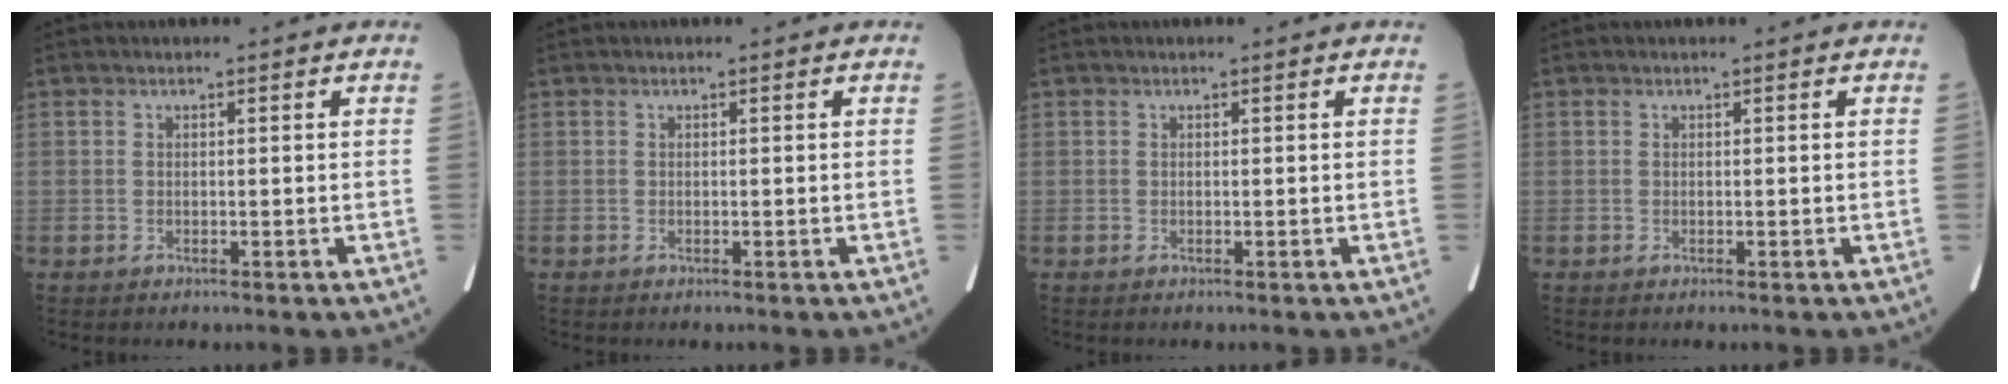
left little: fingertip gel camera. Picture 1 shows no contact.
{"total": 0.0}
{"total": 0.0}
{"total": 0.0}